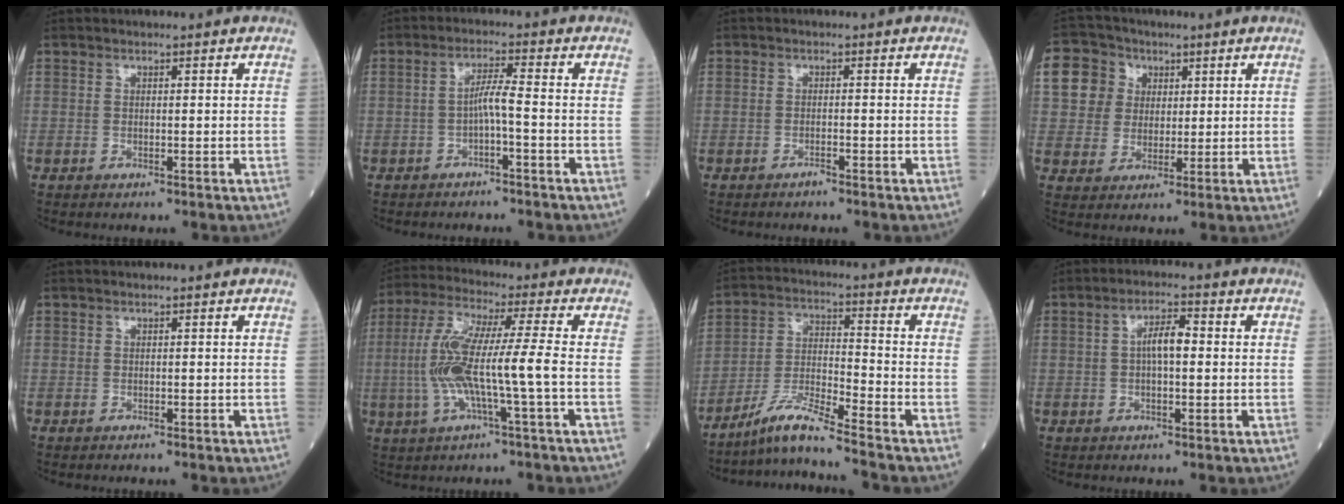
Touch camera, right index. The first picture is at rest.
{"total": 3.1, "force": [-1.1, -0.2, 2.9], "torque": [-0.053, 0.009, -0.021]}
{"total": 0.8, "force": [-0.7, 0.1, 0.3], "torque": [-0.007, 0.001, -0.012]}
{"total": 8.7, "force": [2.8, 8.0, 2.1], "torque": [-0.061, 0.034, 0.052]}
{"total": 0.0}
{"total": 12.0, "force": [-1.9, -0.2, 11.9], "torque": [-0.254, 0.014, -0.043]}
{"total": 7.6, "force": [-6.7, -1.5, 3.4], "torque": [-0.072, -0.017, -0.128]}
{"total": 4.1, "force": [0.3, 1.2, 3.9], "torque": [-0.071, 0.013, 0.002]}